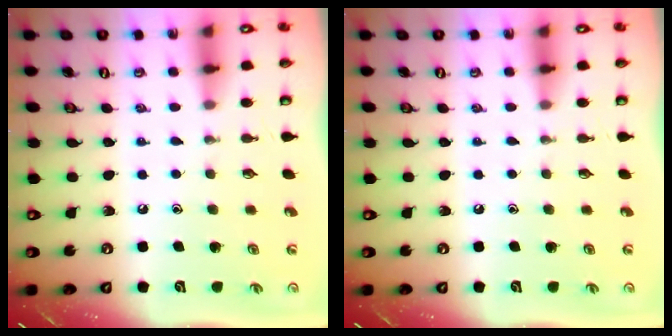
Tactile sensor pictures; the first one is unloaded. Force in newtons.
{"total": 0.0}